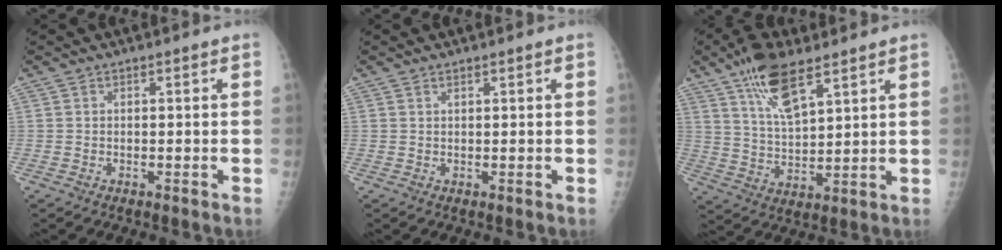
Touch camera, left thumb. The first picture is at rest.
{"total": 0.8, "force": [0.5, 0.4, 0.4], "torque": [-0.006, -0.002, 0.009]}
{"total": 11.2, "force": [7.0, 3.9, 7.8], "torque": [-0.134, -0.030, 0.135]}